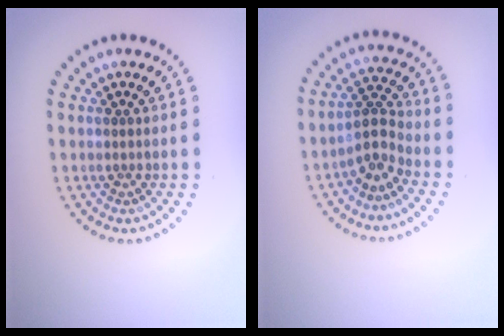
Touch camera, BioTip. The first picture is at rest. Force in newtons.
{"total": 2.8, "press": 2.0, "slide": 1.9}